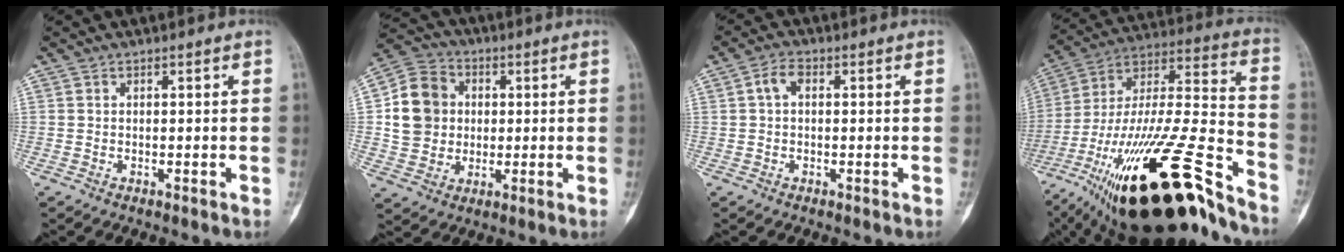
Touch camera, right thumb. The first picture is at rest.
{"total": 12.5, "force": [1.2, 11.1, 5.8], "torque": [-0.089, 0.013, 0.018]}
{"total": 3.1, "force": [0.4, 2.0, 2.3], "torque": [-0.039, 0.012, 0.005]}
{"total": 34.6, "force": [-21.3, 9.6, 25.6], "torque": [-0.428, 0.058, -0.355]}